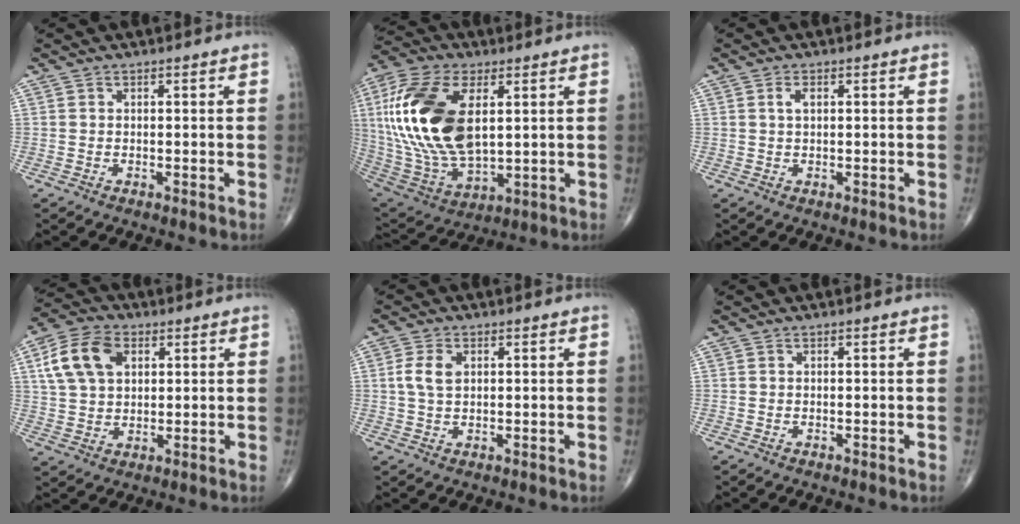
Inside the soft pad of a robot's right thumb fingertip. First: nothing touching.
{"total": 23.9, "force": [4.4, 12.7, 19.7], "torque": [-0.414, -0.018, 0.084]}
{"total": 1.7, "force": [0.5, 0.8, 1.4], "torque": [-0.028, 0.005, 0.010]}
{"total": 11.5, "force": [3.8, 7.6, 7.8], "torque": [-0.138, 0.006, 0.070]}
{"total": 4.3, "force": [0.9, 2.6, 3.2], "torque": [-0.069, 0.003, 0.018]}
{"total": 0.0}